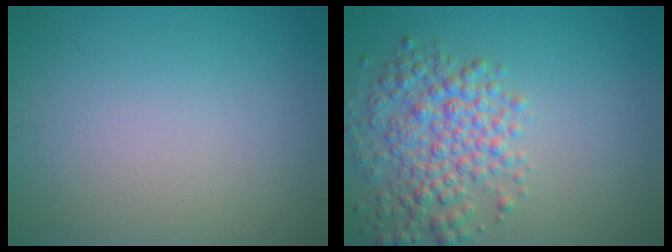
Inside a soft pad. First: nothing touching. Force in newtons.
{"total": 5.2, "press": 5.2, "slide": 0.2}